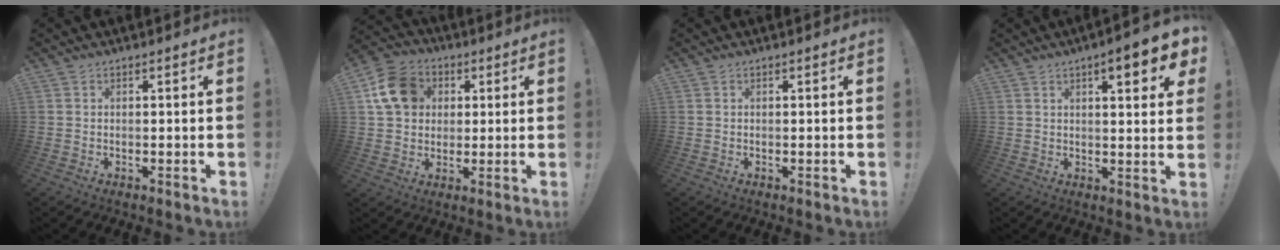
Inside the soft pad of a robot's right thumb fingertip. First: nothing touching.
{"total": 13.9, "force": [4.2, 11.4, 6.7], "torque": [-0.086, -0.005, 0.086]}
{"total": 0.0}
{"total": 8.6, "force": [3.9, 1.7, 7.5], "torque": [-0.094, -0.019, 0.058]}